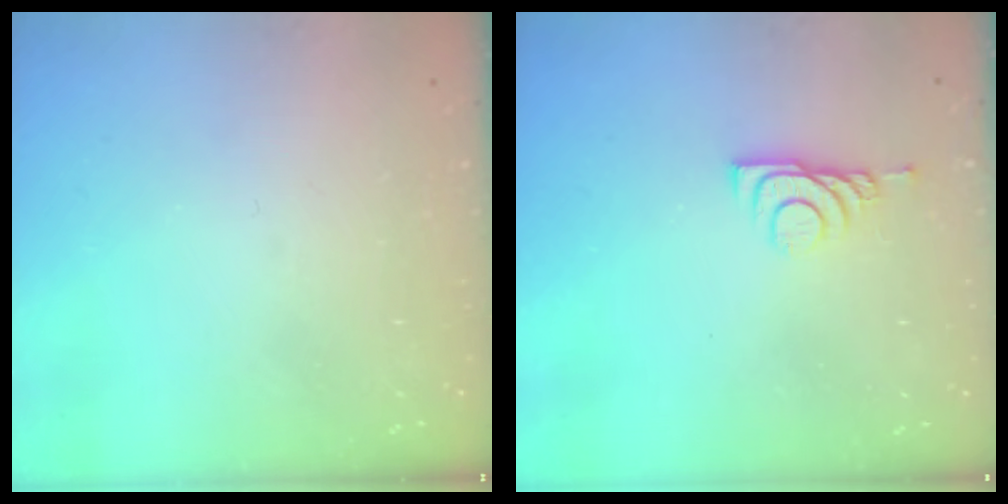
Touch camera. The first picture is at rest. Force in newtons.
{"total": 6.0, "press": 5.9, "slide": 0.8}